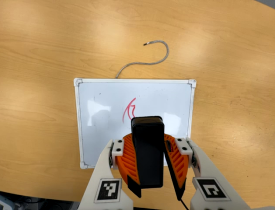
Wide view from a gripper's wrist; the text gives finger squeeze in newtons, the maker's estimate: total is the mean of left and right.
{"total": 11.8, "left": 11.6, "right": 12.0}